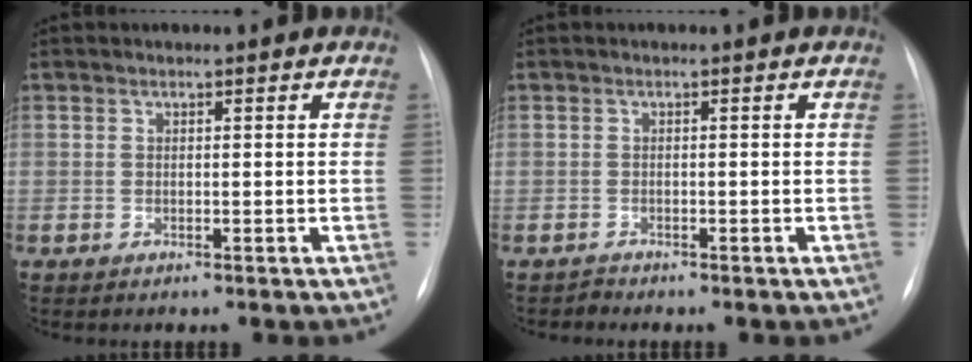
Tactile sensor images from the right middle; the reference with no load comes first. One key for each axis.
{"total": 0.7, "fx": -0.6, "fy": 0.0, "fz": -0.2, "tx": 0.003, "ty": -0.005, "tz": -0.012}